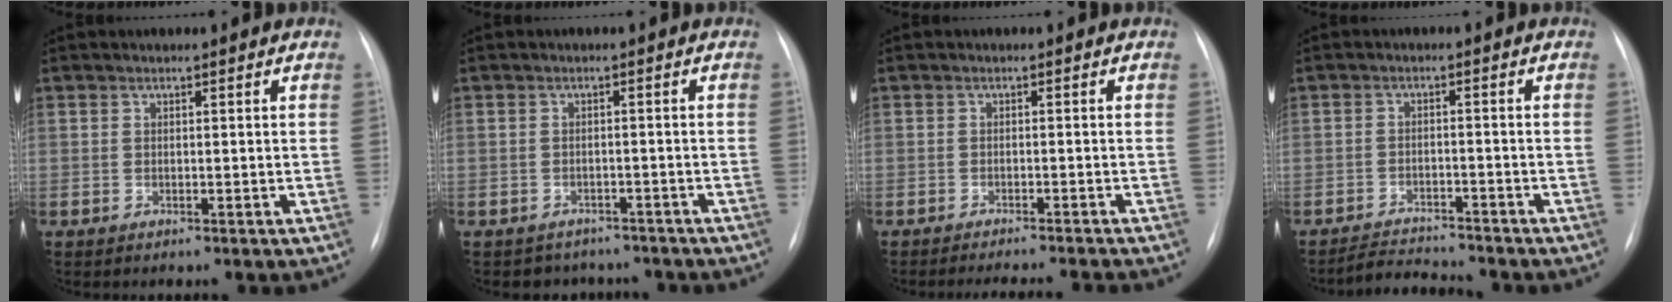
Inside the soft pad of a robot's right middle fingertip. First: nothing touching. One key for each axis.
{"total": 5.3, "fx": -4.5, "fy": 2.8, "fz": 0.0, "tx": 0.003, "ty": 0.016, "tz": -0.052}
{"total": 7.9, "fx": -7.5, "fy": -0.4, "fz": 2.5, "tx": -0.022, "ty": -0.005, "tz": -0.095}
{"total": 4.8, "fx": -4.8, "fy": -0.1, "fz": 0.2, "tx": -0.008, "ty": -0.009, "tz": -0.079}